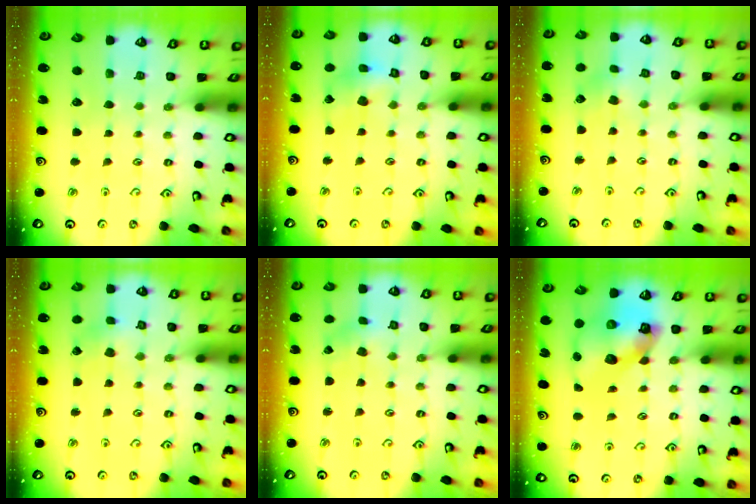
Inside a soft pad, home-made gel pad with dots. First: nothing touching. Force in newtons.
{"total": 6.9, "press": 6.9, "slide": 0.6}
{"total": 2.7, "press": 2.6, "slide": 0.4}
{"total": 2.4, "press": 2.4, "slide": 0.2}
{"total": 1.1, "press": 1.1, "slide": 0.2}
{"total": 12.5, "press": 12.4, "slide": 1.8}